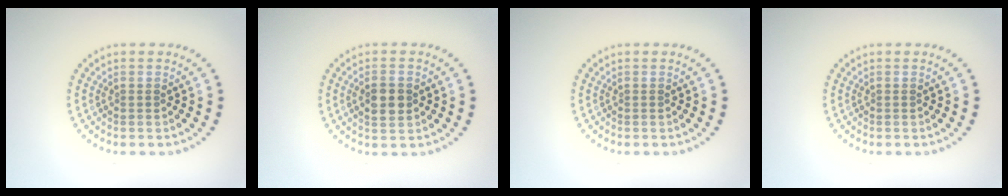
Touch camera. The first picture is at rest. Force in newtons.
{"total": 2.5, "press": 2.5, "slide": 0.1}
{"total": 0.0}
{"total": 0.0}